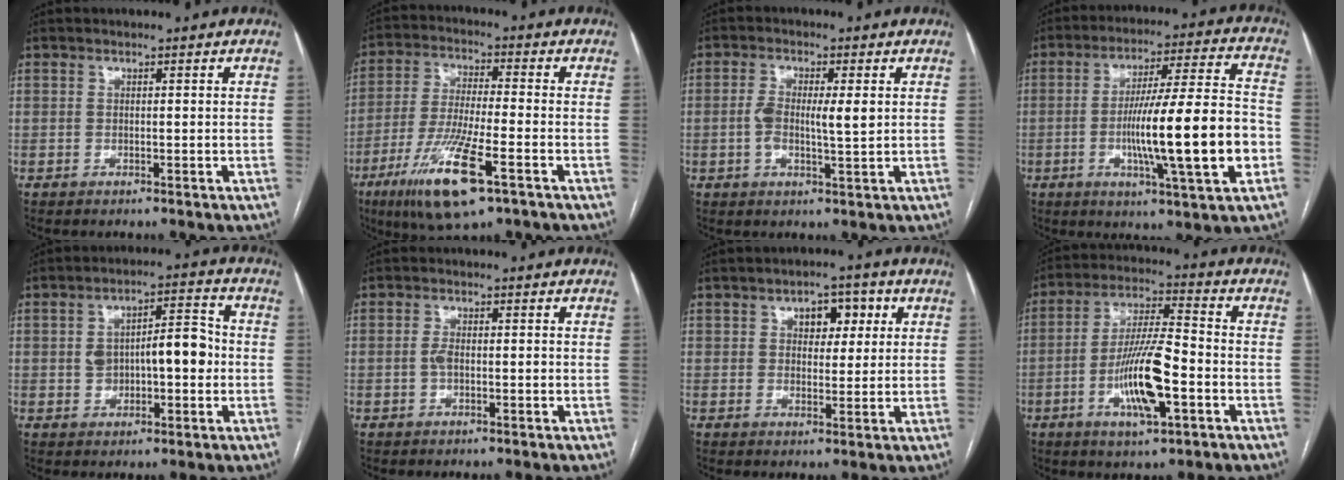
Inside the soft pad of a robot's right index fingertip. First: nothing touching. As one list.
[{"total": 13.8, "force": [-7.0, 1.8, 11.8], "torque": [-0.238, -0.029, -0.122]}, {"total": 5.6, "force": [0.3, 1.3, 5.4], "torque": [-0.101, 0.006, 0.005]}, {"total": 18.2, "force": [-3.8, 0.6, 17.8], "torque": [-0.288, 0.002, -0.060]}, {"total": 8.9, "force": [-0.2, 3.8, 8.0], "torque": [-0.130, 0.028, 0.002]}, {"total": 2.2, "force": [-0.3, 0.9, 1.9], "torque": [-0.040, 0.003, -0.006]}, {"total": 5.3, "force": [1.9, 3.1, 3.8], "torque": [-0.049, 0.016, 0.028]}, {"total": 12.2, "force": [-3.9, 2.3, 11.4], "torque": [-0.217, 0.000, -0.068]}]